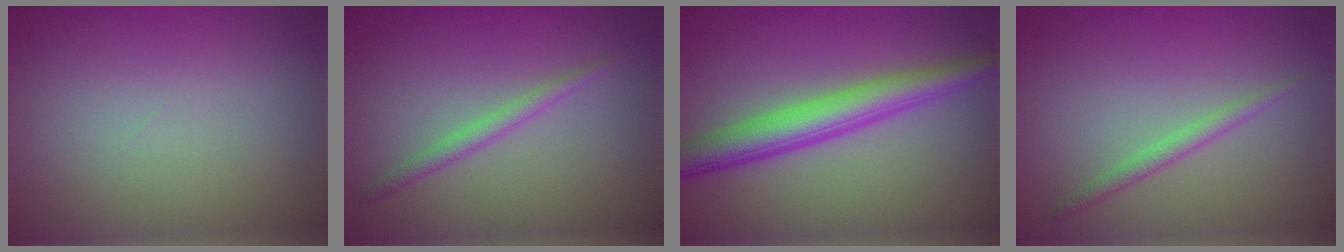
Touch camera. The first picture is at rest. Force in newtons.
{"total": 1.5, "press": 1.4, "slide": 0.1}
{"total": 4.8, "press": 4.8, "slide": 0.0}
{"total": 1.4, "press": 1.4, "slide": 0.0}